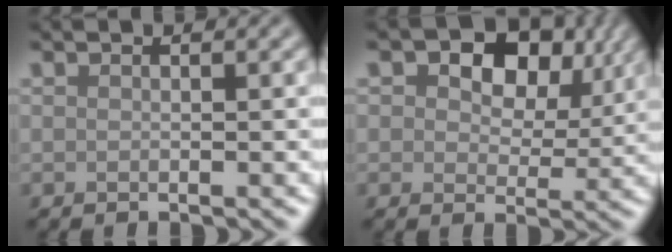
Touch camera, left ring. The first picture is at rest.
{"total": 8.3, "force": [3.6, 5.2, 5.4], "torque": [-0.080, 0.004, 0.040]}